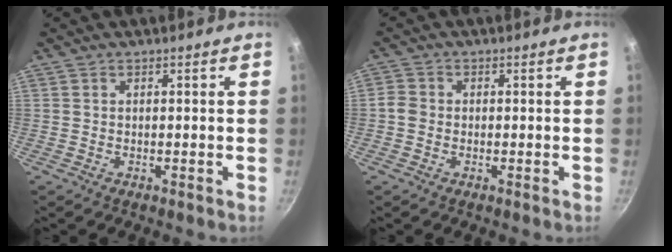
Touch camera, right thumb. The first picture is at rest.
{"total": 2.5, "force": [-0.6, 2.2, 1.1], "torque": [-0.017, 0.011, -0.016]}